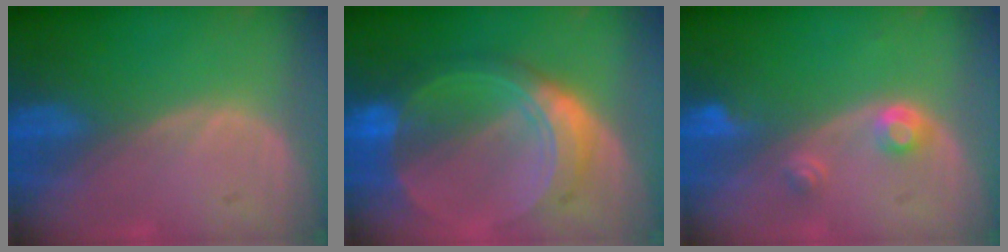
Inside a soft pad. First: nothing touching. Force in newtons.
{"total": 8.7, "press": 8.7, "slide": 0.6}
{"total": 2.9, "press": 2.7, "slide": 1.0}